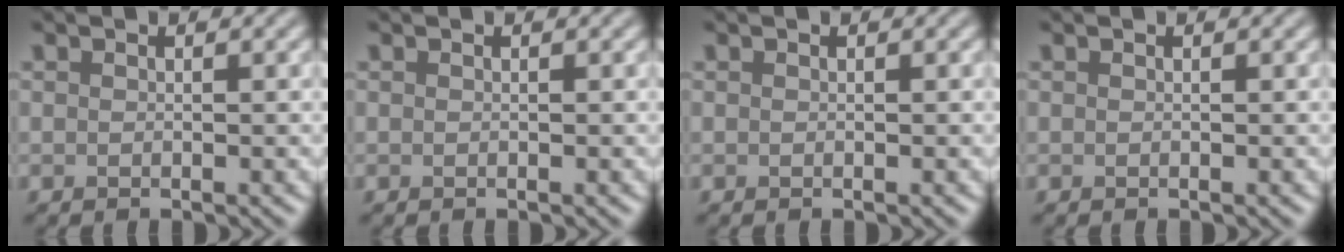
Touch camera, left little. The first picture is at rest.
{"total": 0.0}
{"total": 0.0}
{"total": 0.0}